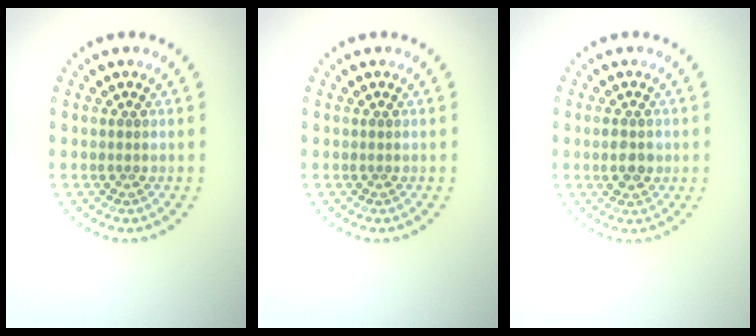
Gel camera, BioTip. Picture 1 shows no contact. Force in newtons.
{"total": 0.0}
{"total": 2.5, "press": 2.5, "slide": 0.2}